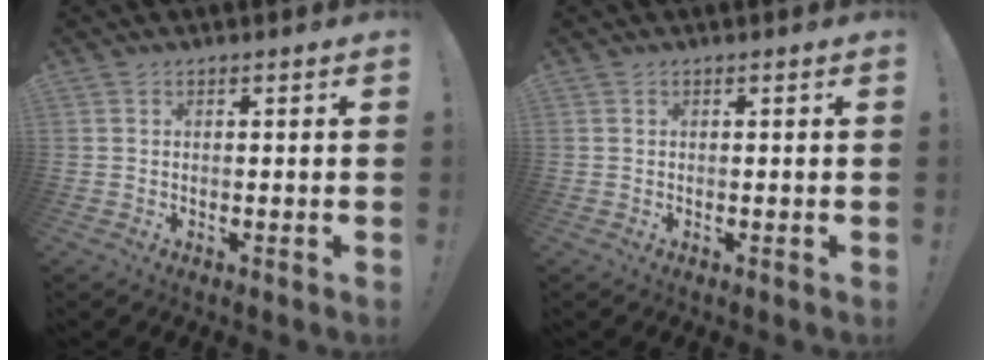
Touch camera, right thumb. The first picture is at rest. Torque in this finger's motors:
{"motor_torque": [-0.01, -0.01, 0.01, 0.03, 0.02]}